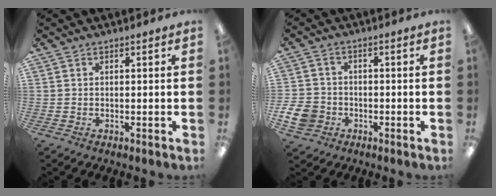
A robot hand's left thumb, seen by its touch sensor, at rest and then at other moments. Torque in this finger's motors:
{"motor_torque": [-0.40, 0.58, 0.23, 0.56, 0.02]}